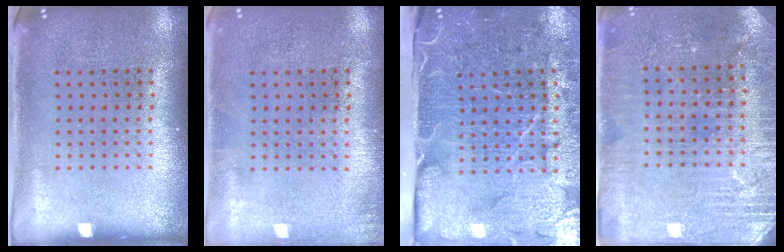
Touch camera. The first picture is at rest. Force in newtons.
{"total": 0.7, "press": 0.7, "slide": 0.1}
{"total": 4.9, "press": 4.0, "slide": 2.9}
{"total": 3.0, "press": 2.9, "slide": 0.5}